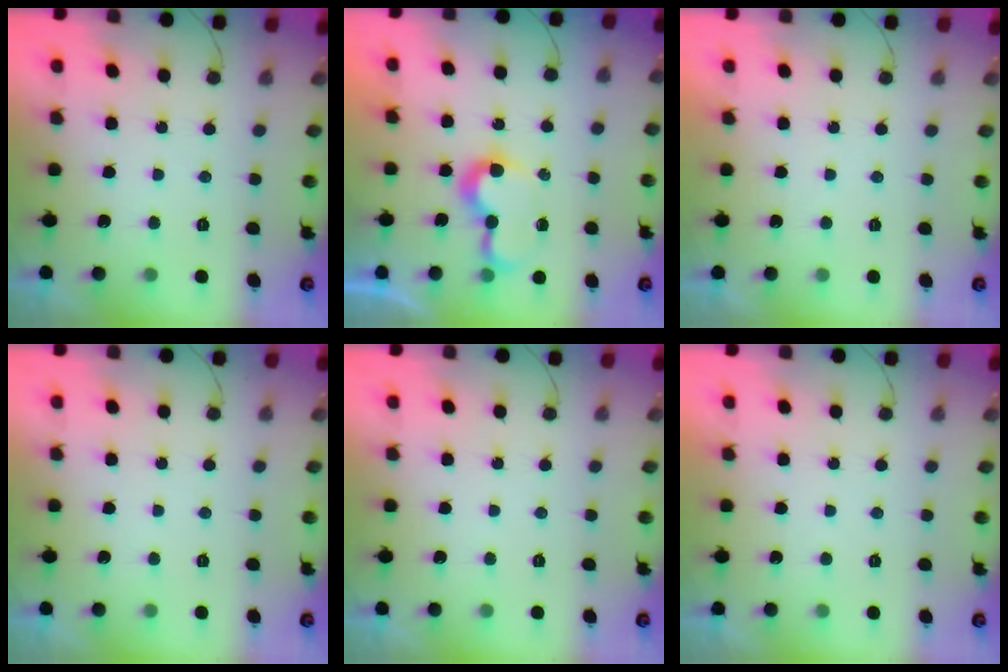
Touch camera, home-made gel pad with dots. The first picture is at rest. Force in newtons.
{"total": 7.5, "press": 7.5, "slide": 0.2}
{"total": 1.7, "press": 1.7, "slide": 0.0}
{"total": 0.0}
{"total": 0.0}
{"total": 1.6, "press": 1.6, "slide": 0.0}